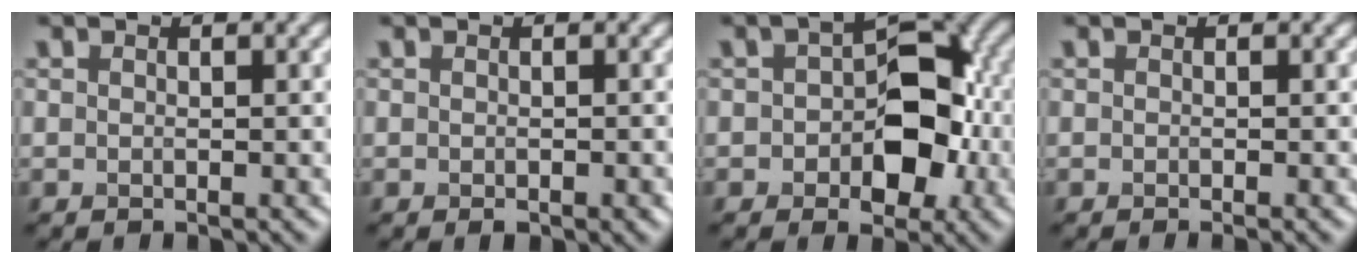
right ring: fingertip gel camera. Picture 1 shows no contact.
{"total": 1.2, "force": [-0.7, 0.4, 0.9], "torque": [-0.013, -0.003, -0.008]}
{"total": 7.5, "force": [-0.9, 4.6, 5.9], "torque": [-0.070, 0.008, -0.019]}
{"total": 0.7, "force": [-0.3, 0.2, 0.6], "torque": [-0.005, -0.005, -0.007]}